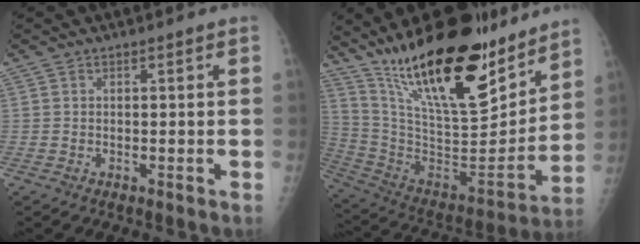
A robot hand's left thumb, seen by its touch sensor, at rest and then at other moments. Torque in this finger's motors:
{"motor_torque": [1.18, -0.23, 1.82, -0.95, 0.55]}